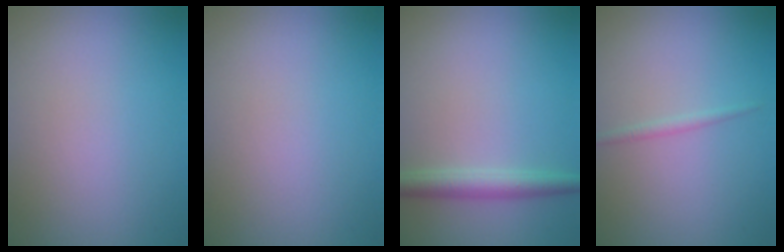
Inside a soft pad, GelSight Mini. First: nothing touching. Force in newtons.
{"total": 0.0}
{"total": 2.7, "press": 2.7, "slide": 0.1}
{"total": 0.8, "press": 0.8, "slide": 0.0}